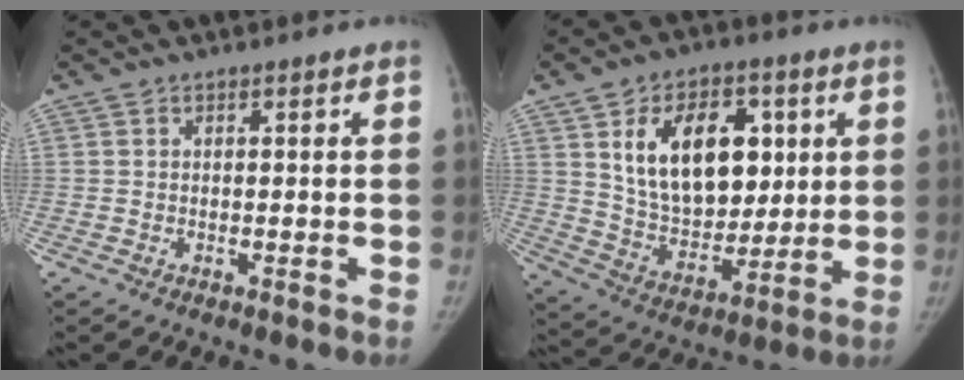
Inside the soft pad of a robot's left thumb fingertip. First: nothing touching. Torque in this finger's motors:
{"motor_torque": [-0.14, 0.71, 1.22, -1.14, 0.10]}